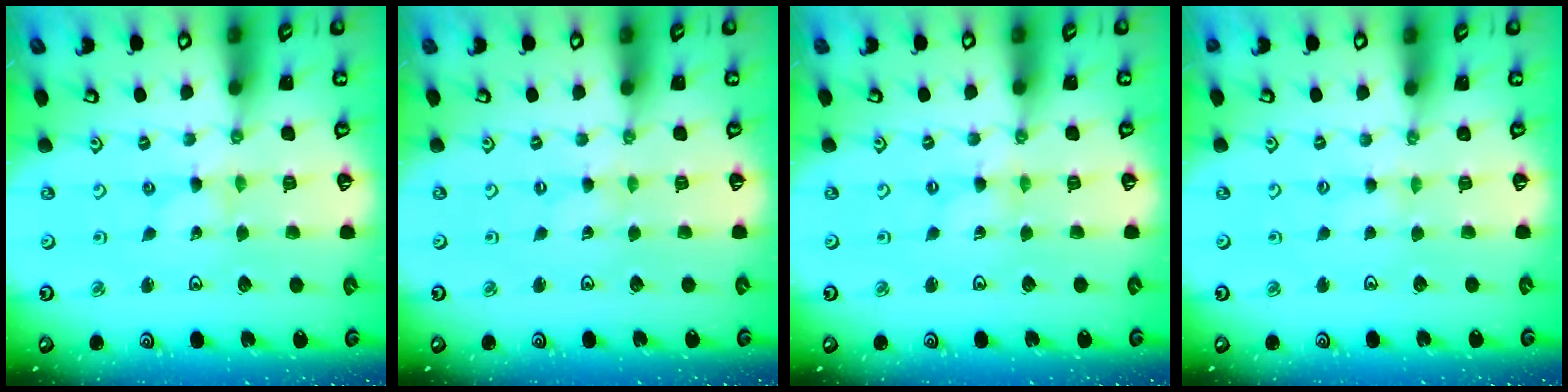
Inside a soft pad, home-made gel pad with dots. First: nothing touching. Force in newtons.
{"total": 0.0}
{"total": 0.0}
{"total": 2.1, "press": 2.0, "slide": 0.3}